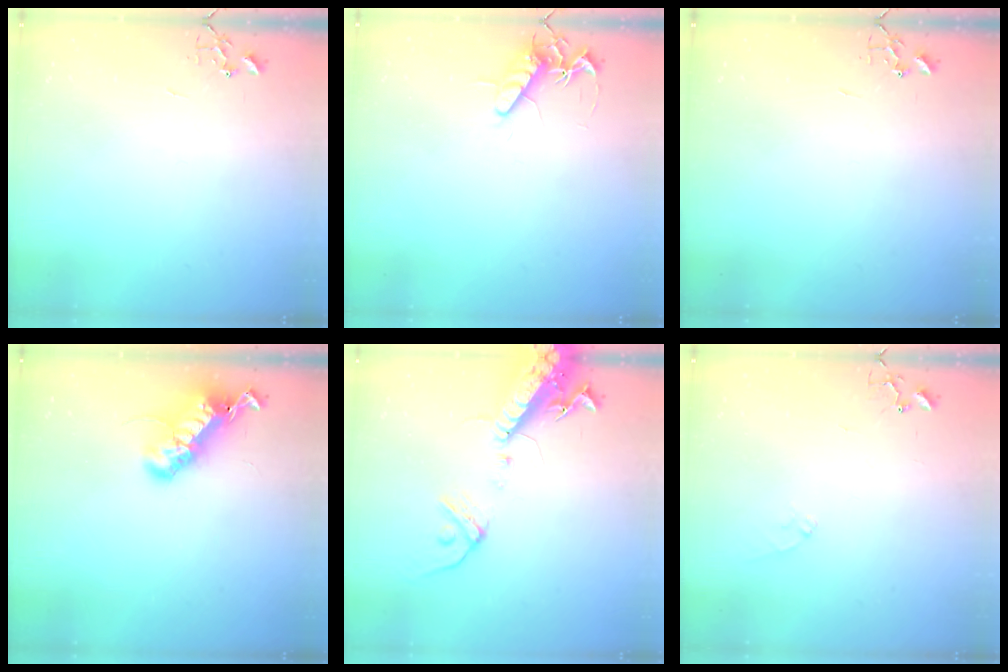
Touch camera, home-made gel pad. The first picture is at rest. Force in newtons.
{"total": 10.8, "press": 10.8, "slide": 0.4}
{"total": 0.0}
{"total": 21.0, "press": 21.0, "slide": 0.4}
{"total": 16.2, "press": 15.8, "slide": 3.4}
{"total": 7.5, "press": 7.5, "slide": 0.7}